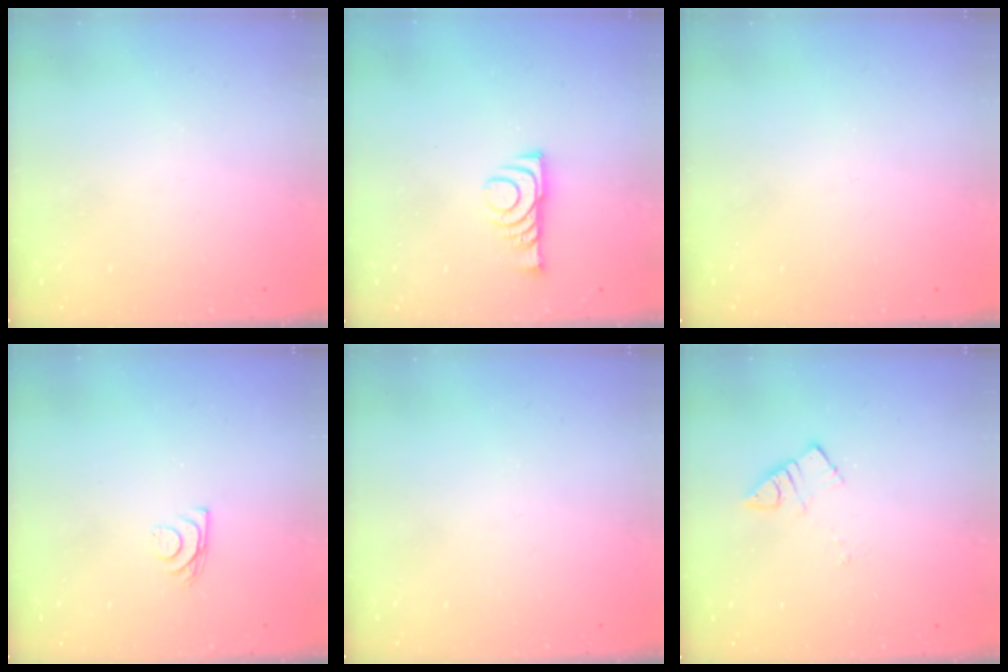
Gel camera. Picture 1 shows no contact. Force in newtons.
{"total": 8.2, "press": 8.1, "slide": 1.0}
{"total": 0.0}
{"total": 7.2, "press": 7.2, "slide": 0.6}
{"total": 0.0}
{"total": 4.1, "press": 4.1, "slide": 0.2}